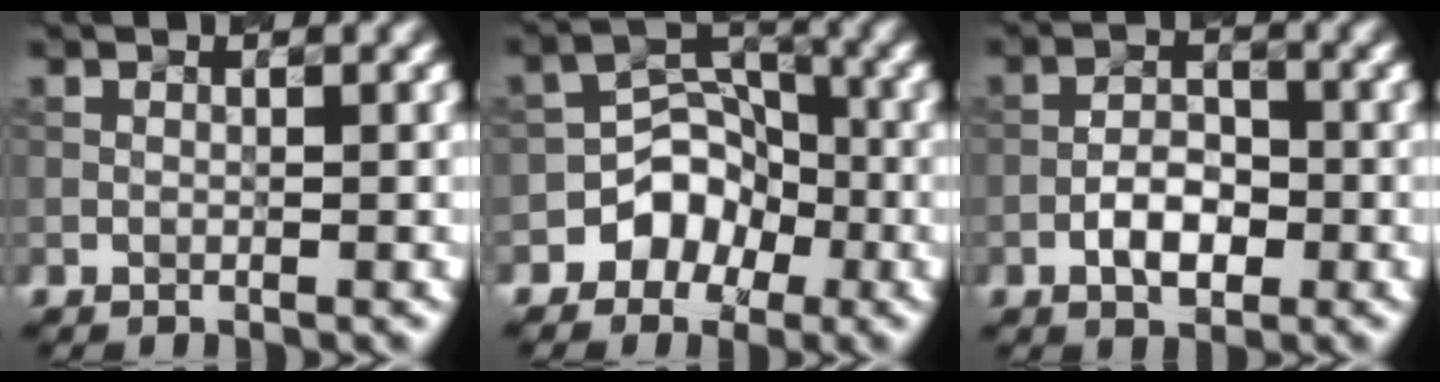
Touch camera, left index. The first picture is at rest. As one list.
[{"total": 3.7, "force": [-2.2, 2.9, 0.9], "torque": [0.001, 0.012, -0.027]}, {"total": 2.7, "force": [-1.4, 1.3, 1.9], "torque": [-0.032, 0.006, -0.020]}]